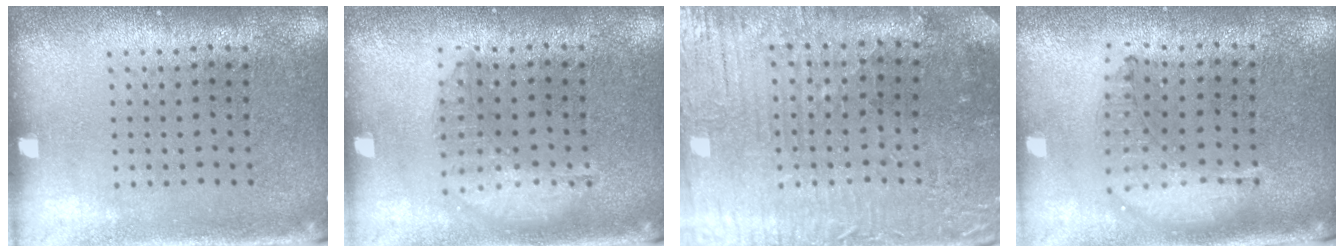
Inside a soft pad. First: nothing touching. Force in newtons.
{"total": 1.4, "press": 1.3, "slide": 0.3}
{"total": 1.6, "press": 1.5, "slide": 0.5}
{"total": 1.2, "press": 1.1, "slide": 0.3}